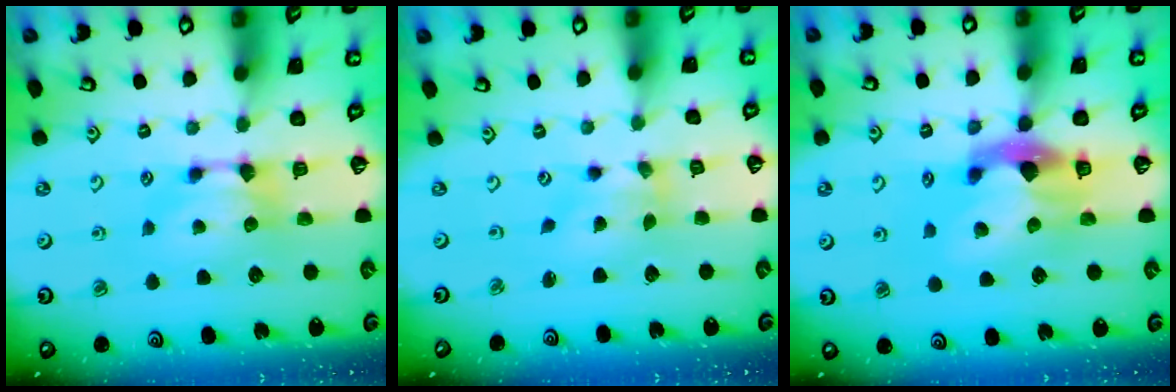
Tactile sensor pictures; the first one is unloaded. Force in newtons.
{"total": 1.9, "press": 1.3, "slide": 1.4}
{"total": 6.0, "press": 5.7, "slide": 1.9}